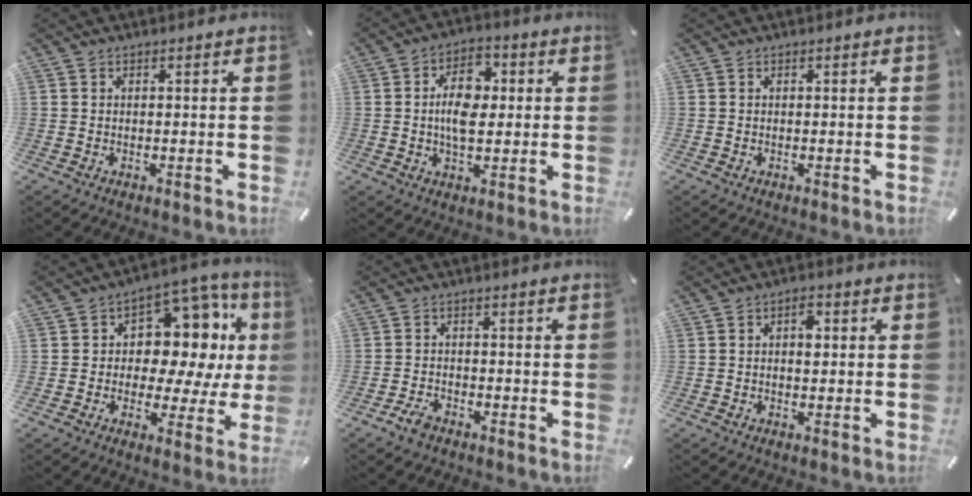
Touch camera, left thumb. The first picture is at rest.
{"total": 9.9, "force": [0.7, 6.2, 7.7], "torque": [-0.137, 0.006, 0.007]}
{"total": 0.0}
{"total": 13.6, "force": [3.8, 9.5, 8.9], "torque": [-0.110, -0.041, 0.073]}
{"total": 3.3, "force": [-2.3, 1.6, 1.6], "torque": [-0.041, 0.008, -0.048]}
{"total": 3.1, "force": [0.3, 1.8, 2.5], "torque": [-0.027, -0.003, -0.001]}